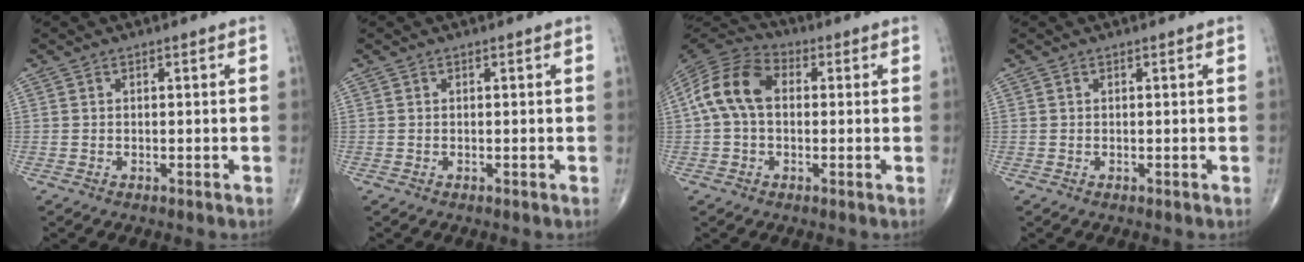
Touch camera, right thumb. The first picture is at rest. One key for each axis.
{"total": 0.0}
{"total": 11.6, "fx": 1.0, "fy": 7.8, "fz": 8.5, "tx": -0.167, "ty": 0.035, "tz": 0.008}
{"total": 0.0}